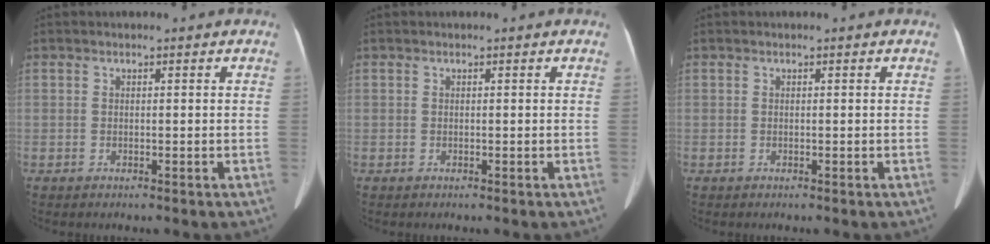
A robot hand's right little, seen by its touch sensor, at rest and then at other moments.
{"total": 0.0}
{"total": 0.0}